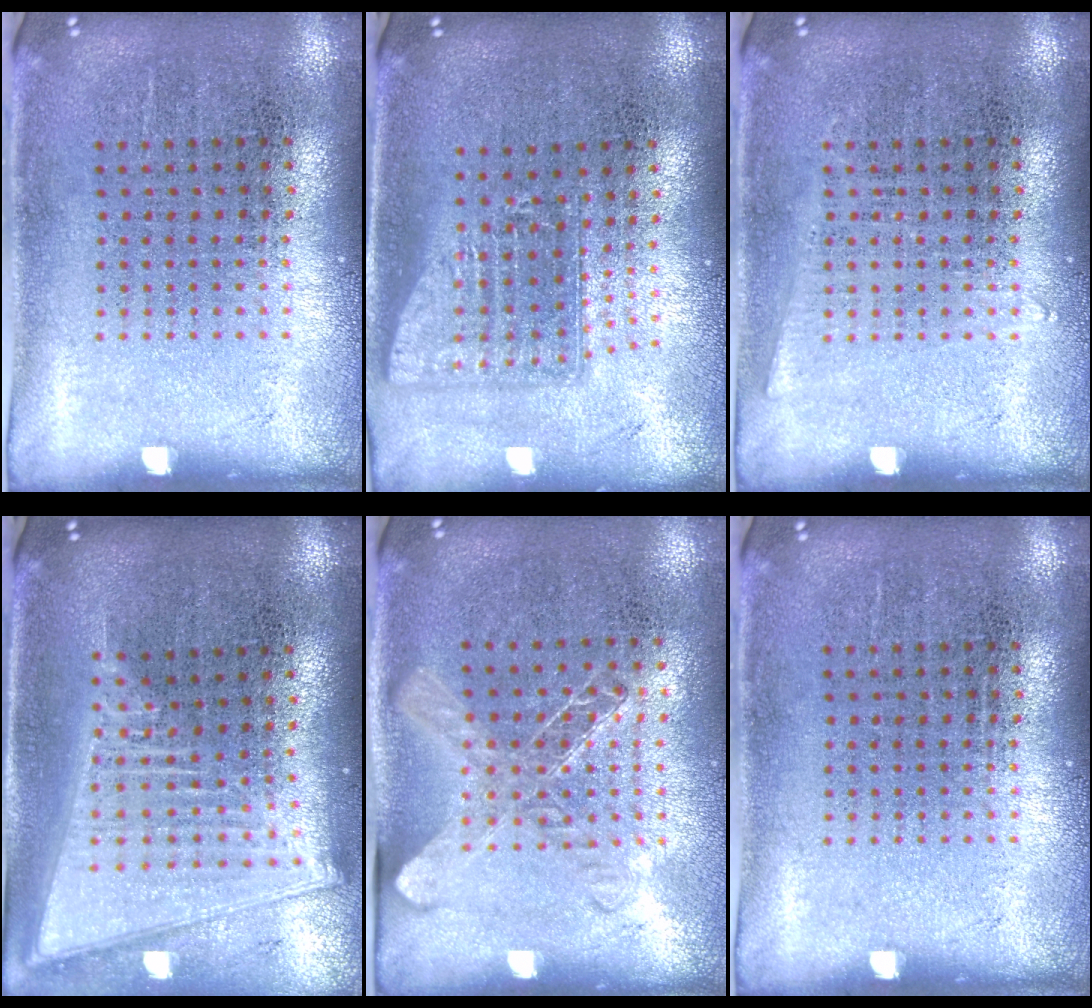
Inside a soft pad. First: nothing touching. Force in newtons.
{"total": 1.6, "press": 1.2, "slide": 1.0}
{"total": 0.7, "press": 0.7, "slide": 0.0}
{"total": 2.2, "press": 1.8, "slide": 1.2}
{"total": 1.4, "press": 1.2, "slide": 0.7}
{"total": 0.0}